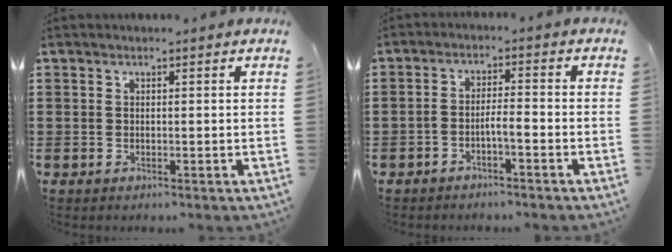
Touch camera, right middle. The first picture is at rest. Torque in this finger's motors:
{"motor_torque": [0.52, -0.28, 0.14, 0.07]}